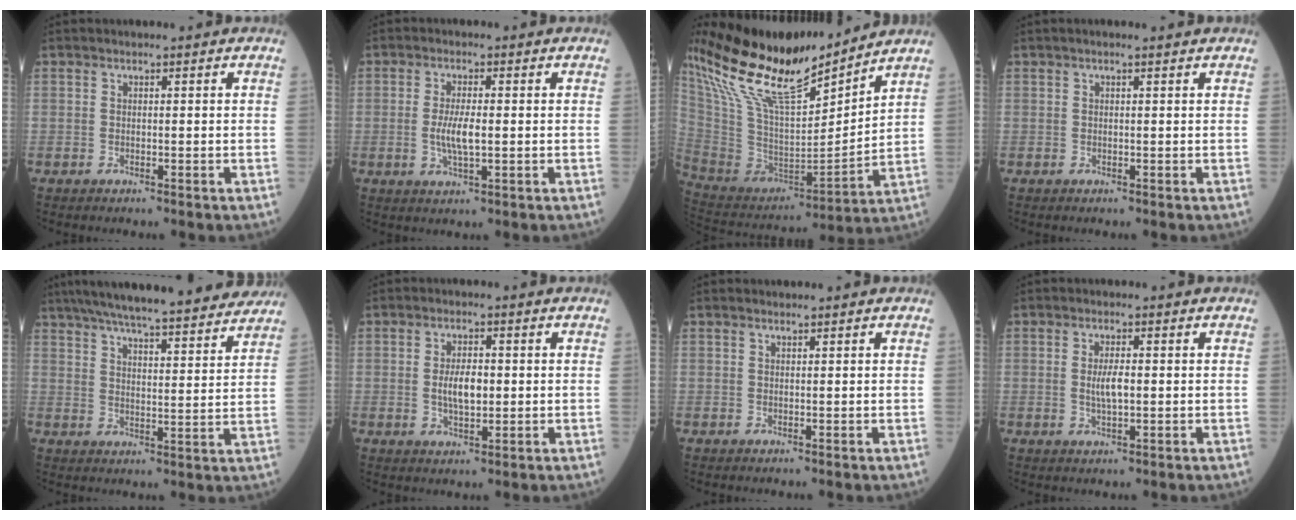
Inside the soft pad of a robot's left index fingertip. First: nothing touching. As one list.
[{"total": 4.3, "force": [-0.3, 0.9, 4.2], "torque": [-0.091, -0.006, -0.005]}, {"total": 22.5, "force": [17.9, 3.7, 13.1], "torque": [-0.258, 0.005, 0.336]}, {"total": 1.0, "force": [0.8, -0.1, 0.6], "torque": [-0.012, 0.007, 0.014]}, {"total": 24.9, "force": [21.9, 2.8, 11.6], "torque": [-0.183, 0.006, 0.295]}, {"total": 4.5, "force": [0.1, 1.9, 4.1], "torque": [-0.083, 0.002, 0.004]}, {"total": 0.5, "force": [0.5, 0.1, 0.1], "torque": [-0.011, 0.005, 0.011]}, {"total": 3.2, "force": [0.0, 0.8, 3.1], "torque": [-0.063, -0.002, 0.002]}]